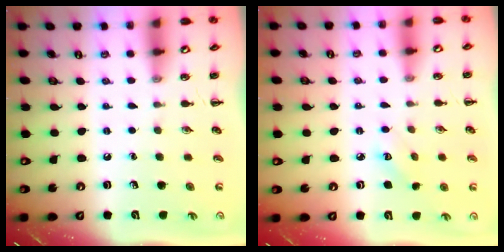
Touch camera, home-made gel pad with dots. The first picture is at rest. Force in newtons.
{"total": 2.9, "press": 2.8, "slide": 0.8}